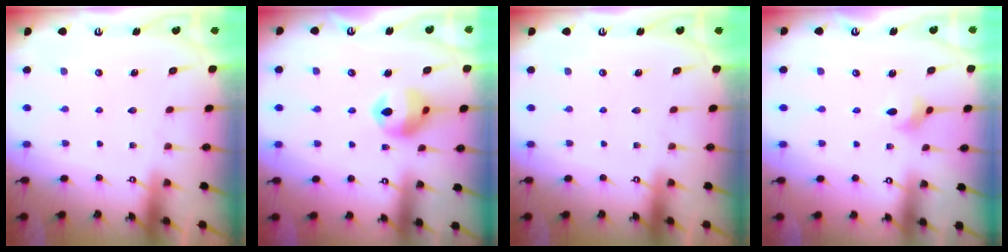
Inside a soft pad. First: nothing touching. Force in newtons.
{"total": 11.7, "press": 11.7, "slide": 1.1}
{"total": 0.0}
{"total": 2.9, "press": 2.9, "slide": 0.7}